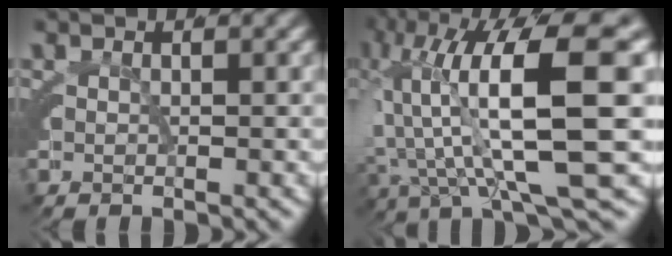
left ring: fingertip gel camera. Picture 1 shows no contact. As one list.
[{"total": 14.9, "force": [1.9, 7.5, 12.8], "torque": [-0.199, 0.018, 0.026]}]